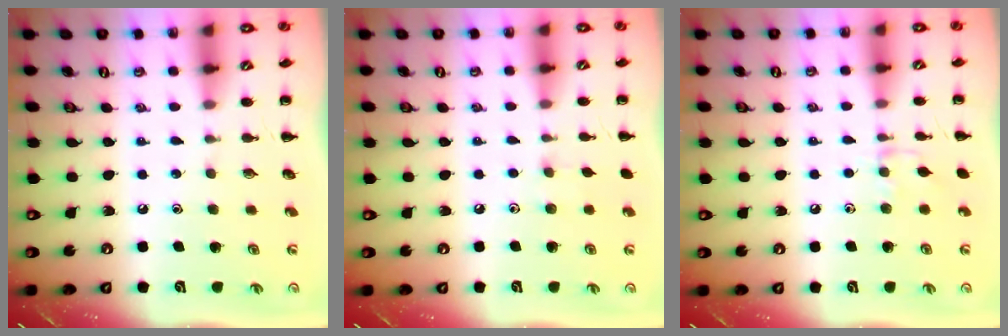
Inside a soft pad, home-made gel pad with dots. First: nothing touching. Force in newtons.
{"total": 4.2, "press": 3.9, "slide": 1.6}
{"total": 6.3, "press": 6.0, "slide": 1.8}